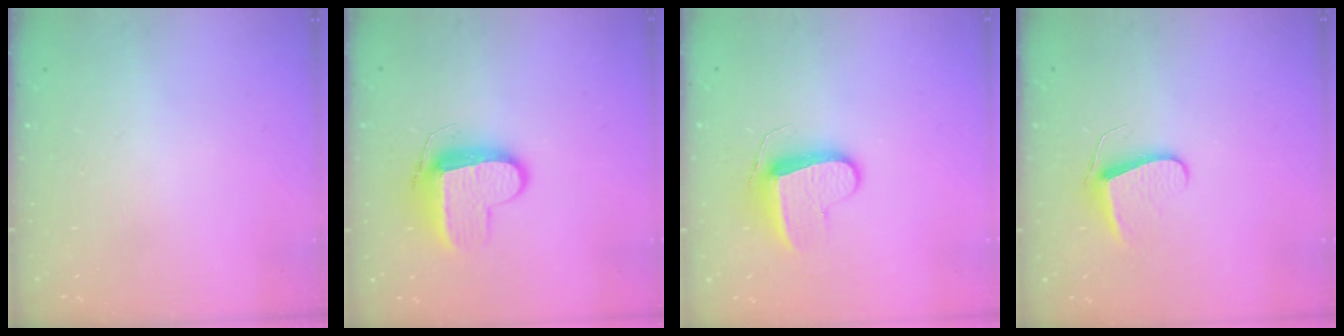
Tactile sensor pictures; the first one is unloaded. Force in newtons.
{"total": 9.4, "press": 9.3, "slide": 1.3}
{"total": 9.6, "press": 9.6, "slide": 0.2}
{"total": 7.3, "press": 7.2, "slide": 0.6}